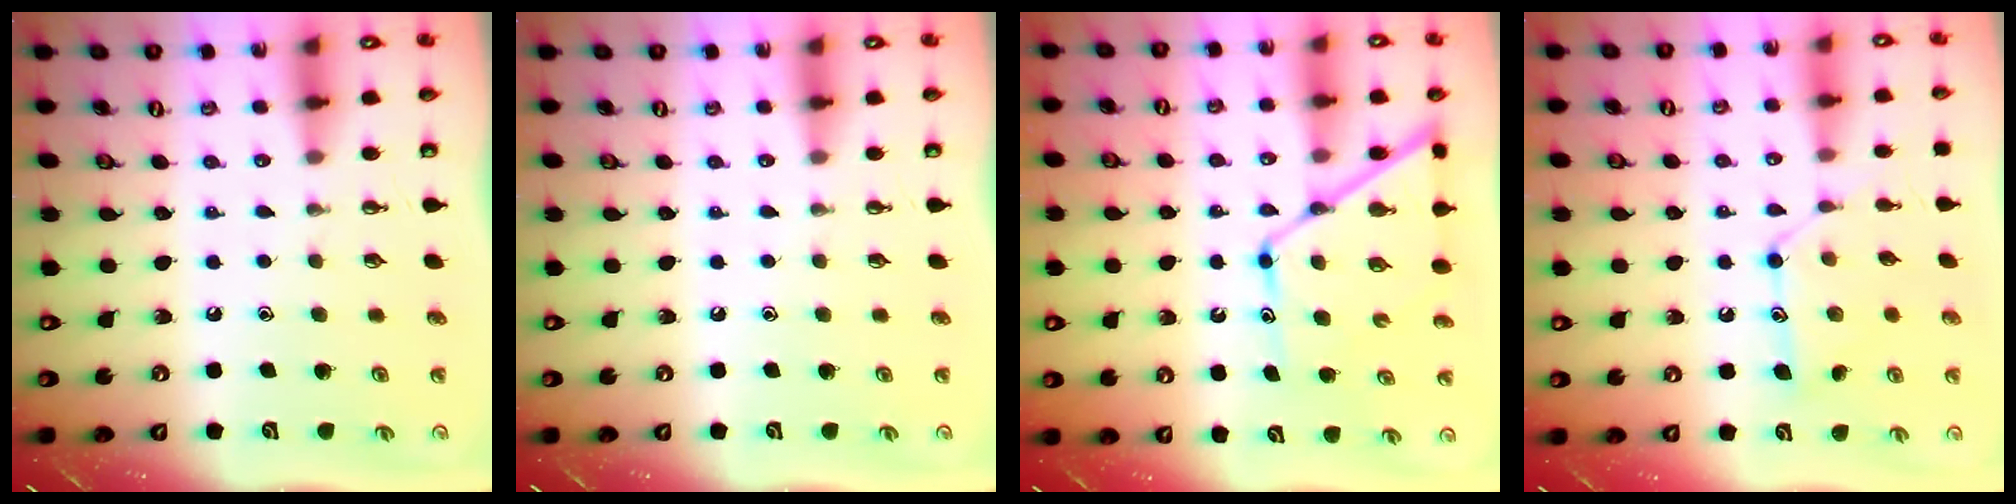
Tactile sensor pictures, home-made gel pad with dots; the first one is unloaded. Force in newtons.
{"total": 0.0}
{"total": 13.0, "press": 13.0, "slide": 1.1}
{"total": 12.4, "press": 12.4, "slide": 0.1}